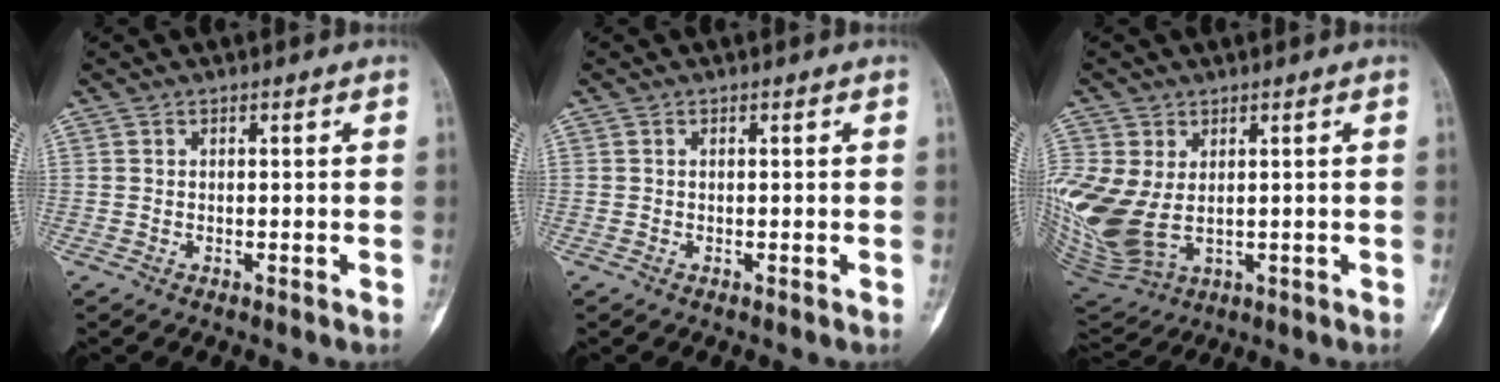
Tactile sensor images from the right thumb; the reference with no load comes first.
{"total": 0.0}
{"total": 15.6, "force": [0.6, 10.8, 11.2], "torque": [-0.279, -0.017, 0.037]}